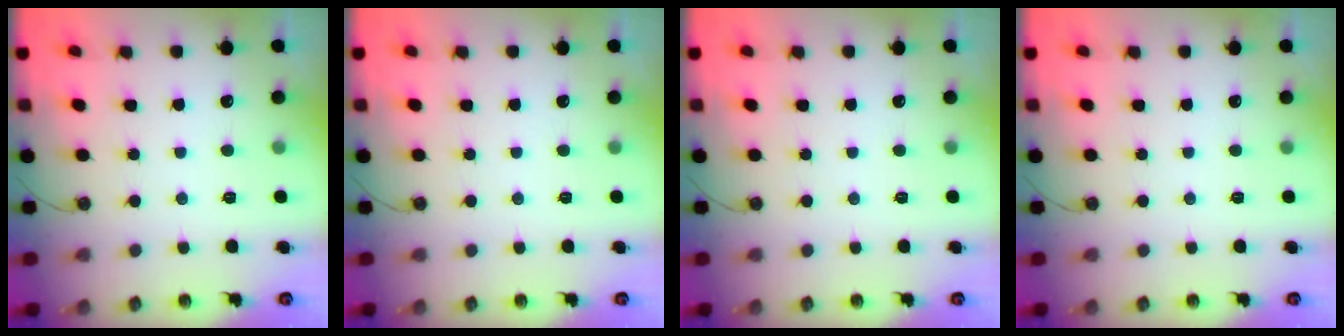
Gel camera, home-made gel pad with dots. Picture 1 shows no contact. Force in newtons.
{"total": 0.0}
{"total": 0.0}
{"total": 0.0}